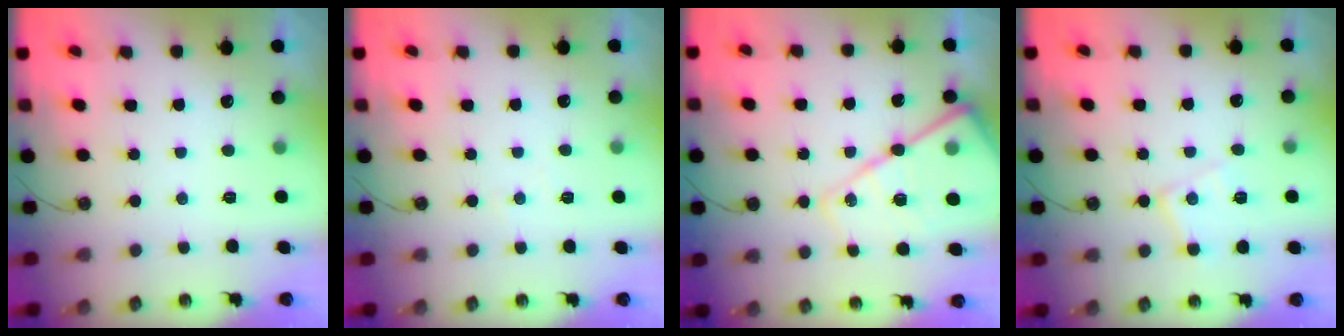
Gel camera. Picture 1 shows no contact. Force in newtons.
{"total": 2.7, "press": 2.7, "slide": 0.4}
{"total": 20.1, "press": 20.0, "slide": 1.9}
{"total": 9.3, "press": 9.3, "slide": 0.7}